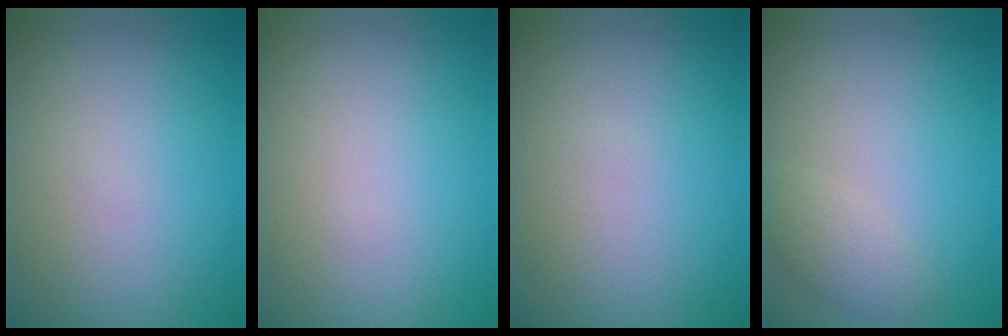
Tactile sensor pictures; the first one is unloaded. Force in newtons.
{"total": 0.0}
{"total": 0.0}
{"total": 1.9, "press": 1.9, "slide": 0.2}